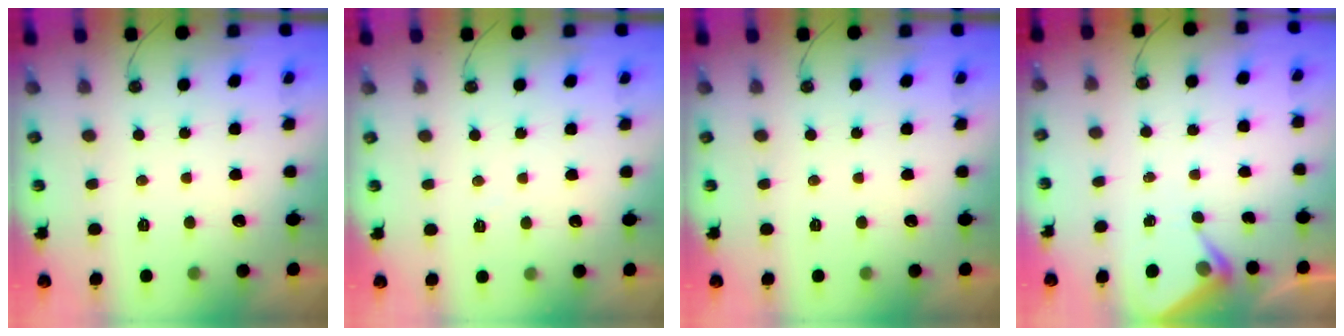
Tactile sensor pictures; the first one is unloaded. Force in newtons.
{"total": 3.0, "press": 2.9, "slide": 0.6}
{"total": 0.0}
{"total": 4.8, "press": 4.7, "slide": 0.5}